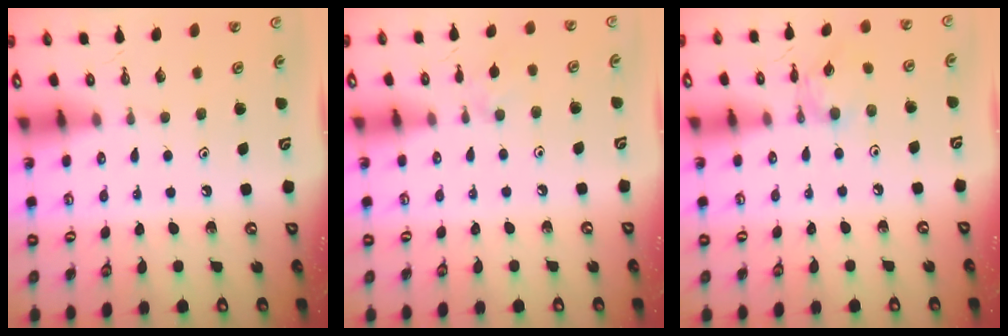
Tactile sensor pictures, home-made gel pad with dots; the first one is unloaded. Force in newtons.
{"total": 5.0, "press": 4.9, "slide": 0.6}
{"total": 3.1, "press": 3.1, "slide": 0.1}